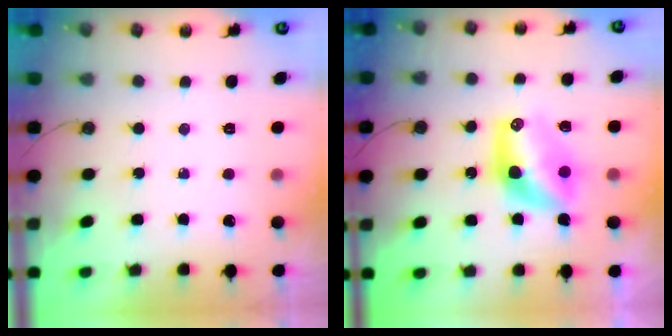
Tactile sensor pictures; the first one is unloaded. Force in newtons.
{"total": 9.8, "press": 9.8, "slide": 0.7}